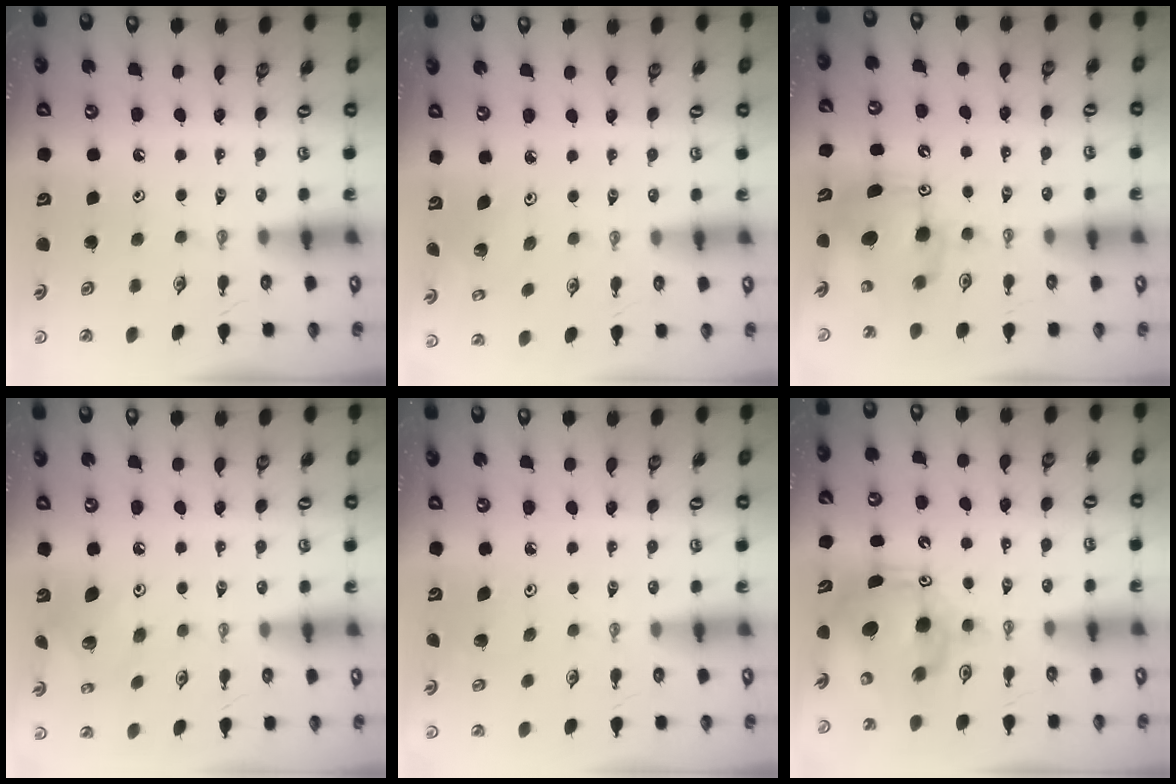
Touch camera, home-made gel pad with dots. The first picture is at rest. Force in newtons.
{"total": 2.3, "press": 2.3, "slide": 0.2}
{"total": 9.5, "press": 9.3, "slide": 1.9}
{"total": 8.6, "press": 8.5, "slide": 0.6}
{"total": 4.1, "press": 4.1, "slide": 0.3}
{"total": 9.4, "press": 9.2, "slide": 1.8}